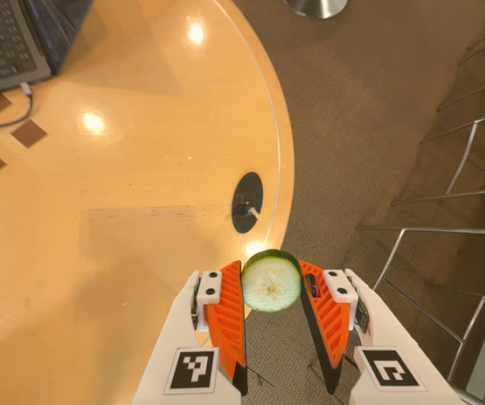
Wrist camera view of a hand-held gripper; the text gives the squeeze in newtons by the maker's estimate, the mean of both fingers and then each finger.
{"total": 9.0, "left": 9.0, "right": 9.1}